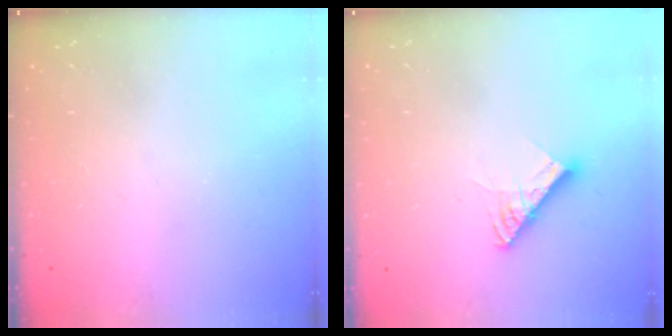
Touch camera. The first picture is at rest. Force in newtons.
{"total": 9.5, "press": 9.4, "slide": 1.0}